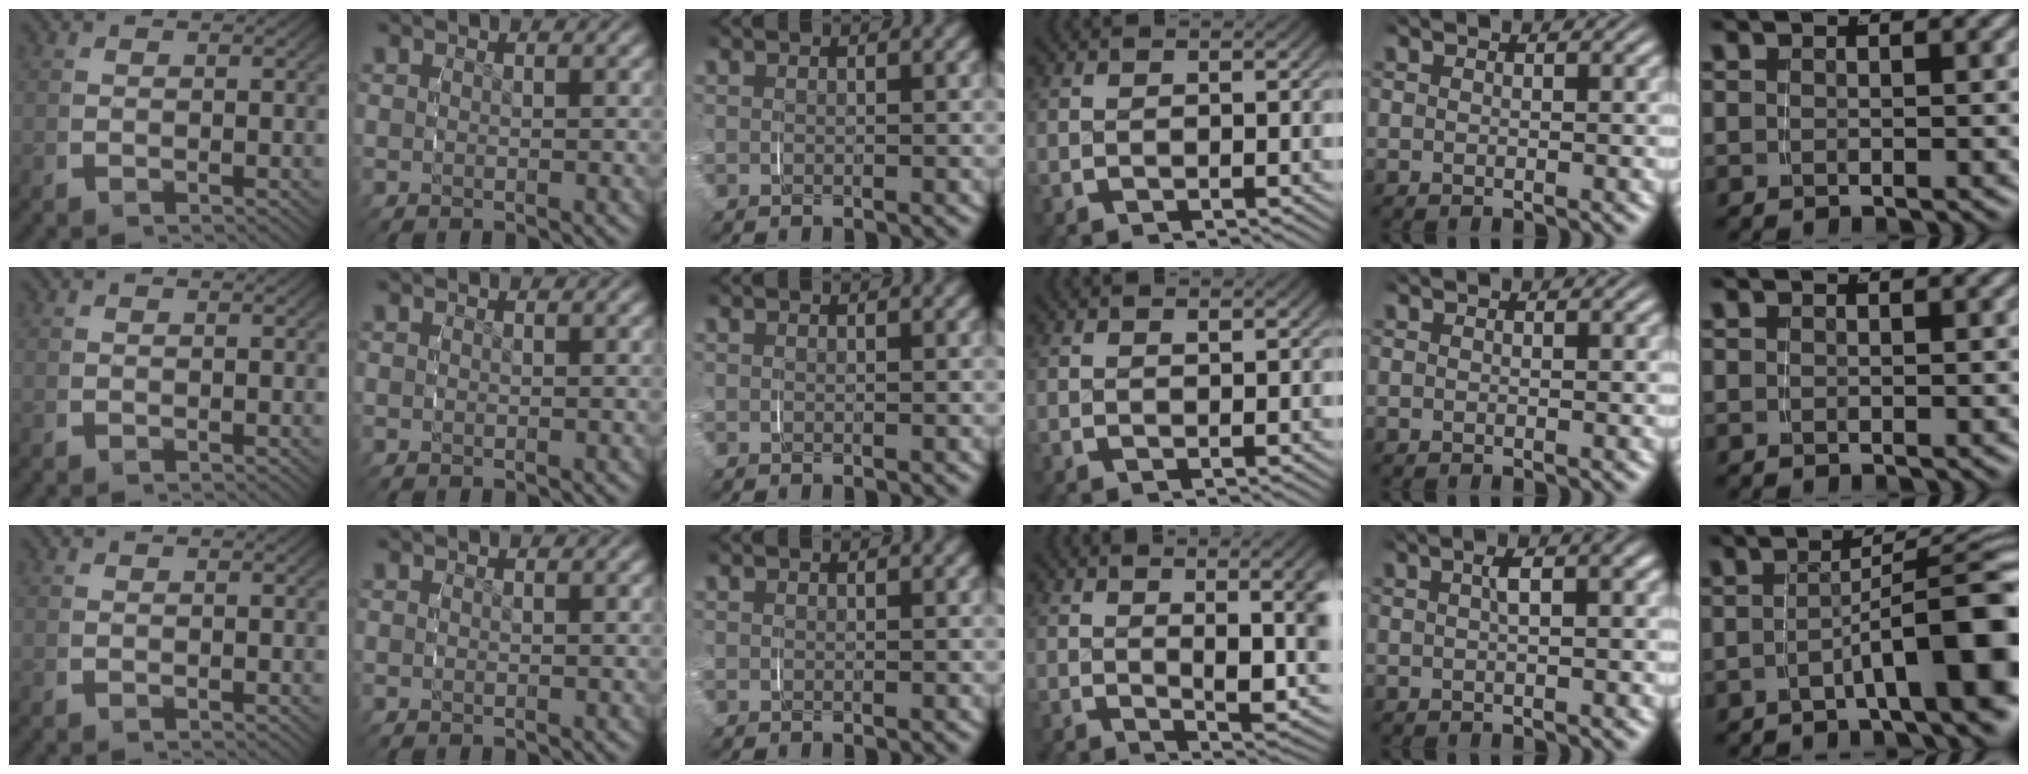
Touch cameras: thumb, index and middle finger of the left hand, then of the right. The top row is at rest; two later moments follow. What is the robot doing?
{"motion": "grasp_and_lifting", "object": "jewelry box"}